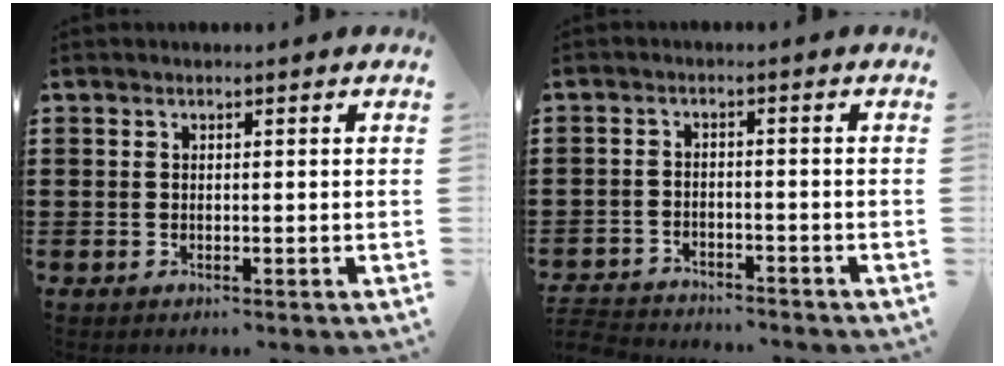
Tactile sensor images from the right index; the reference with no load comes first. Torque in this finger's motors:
{"motor_torque": [-2.14, 0.00, -1.05, -0.21]}